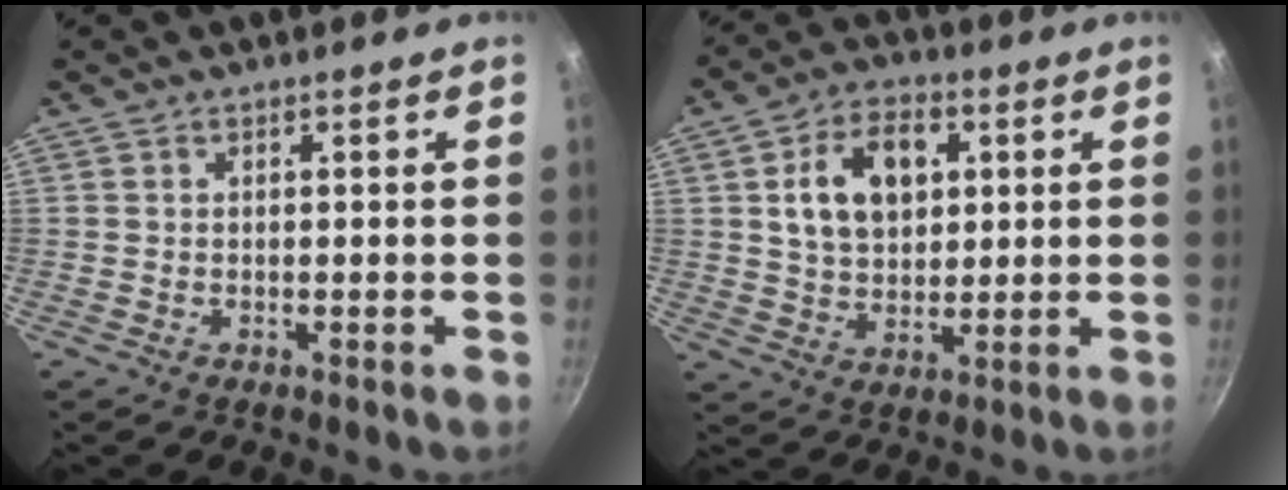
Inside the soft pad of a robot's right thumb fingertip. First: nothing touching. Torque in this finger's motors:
{"motor_torque": [-0.97, 1.57, 0.84, -0.11, 0.10]}